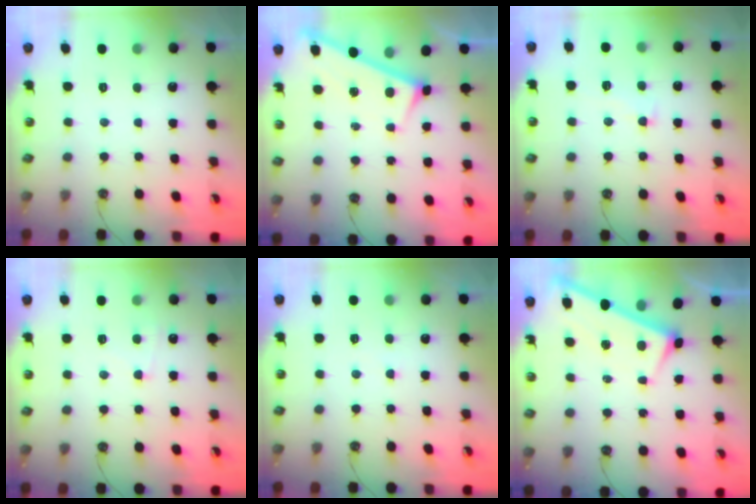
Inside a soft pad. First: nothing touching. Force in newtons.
{"total": 2.9, "press": 2.9, "slide": 0.3}
{"total": 1.8, "press": 1.8, "slide": 0.5}
{"total": 1.3, "press": 1.1, "slide": 0.6}
{"total": 4.3, "press": 4.3, "slide": 0.5}
{"total": 2.7, "press": 2.7, "slide": 0.3}